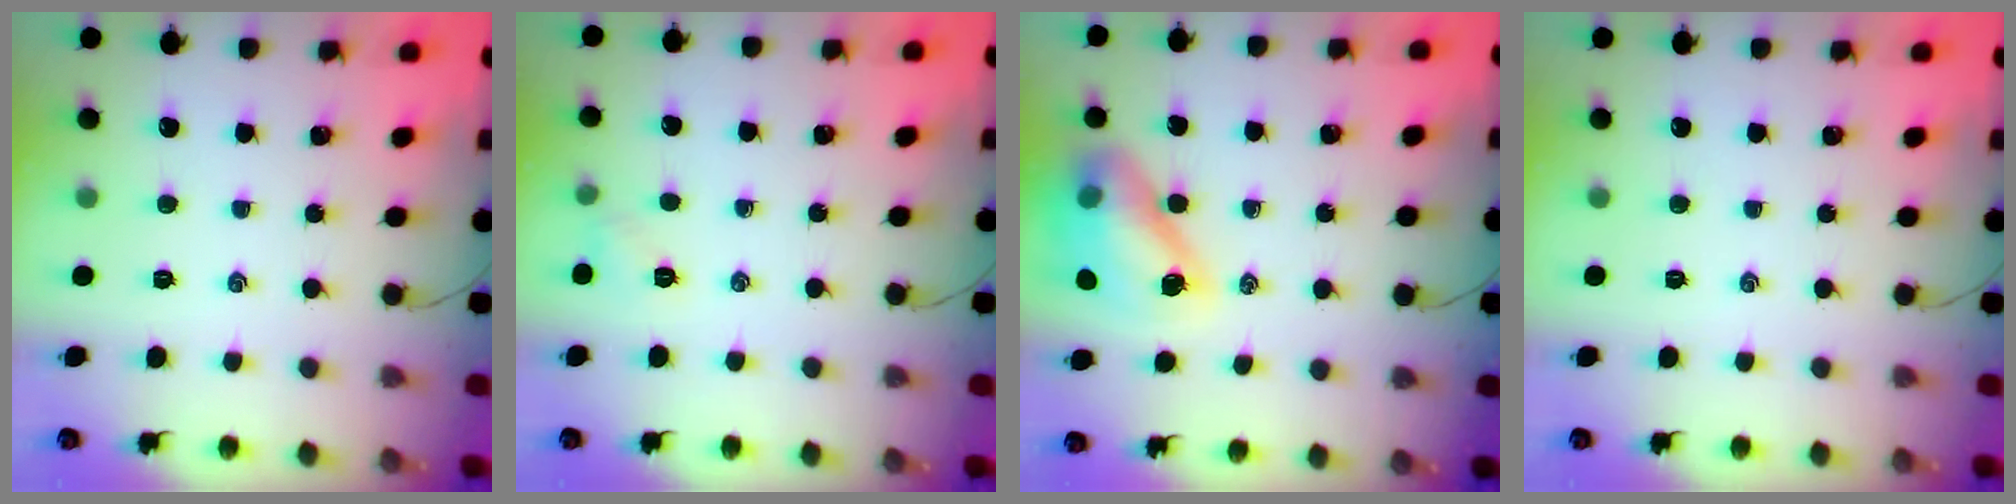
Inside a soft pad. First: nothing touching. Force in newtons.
{"total": 4.1, "press": 3.9, "slide": 1.4}
{"total": 13.5, "press": 12.9, "slide": 3.7}
{"total": 0.0}